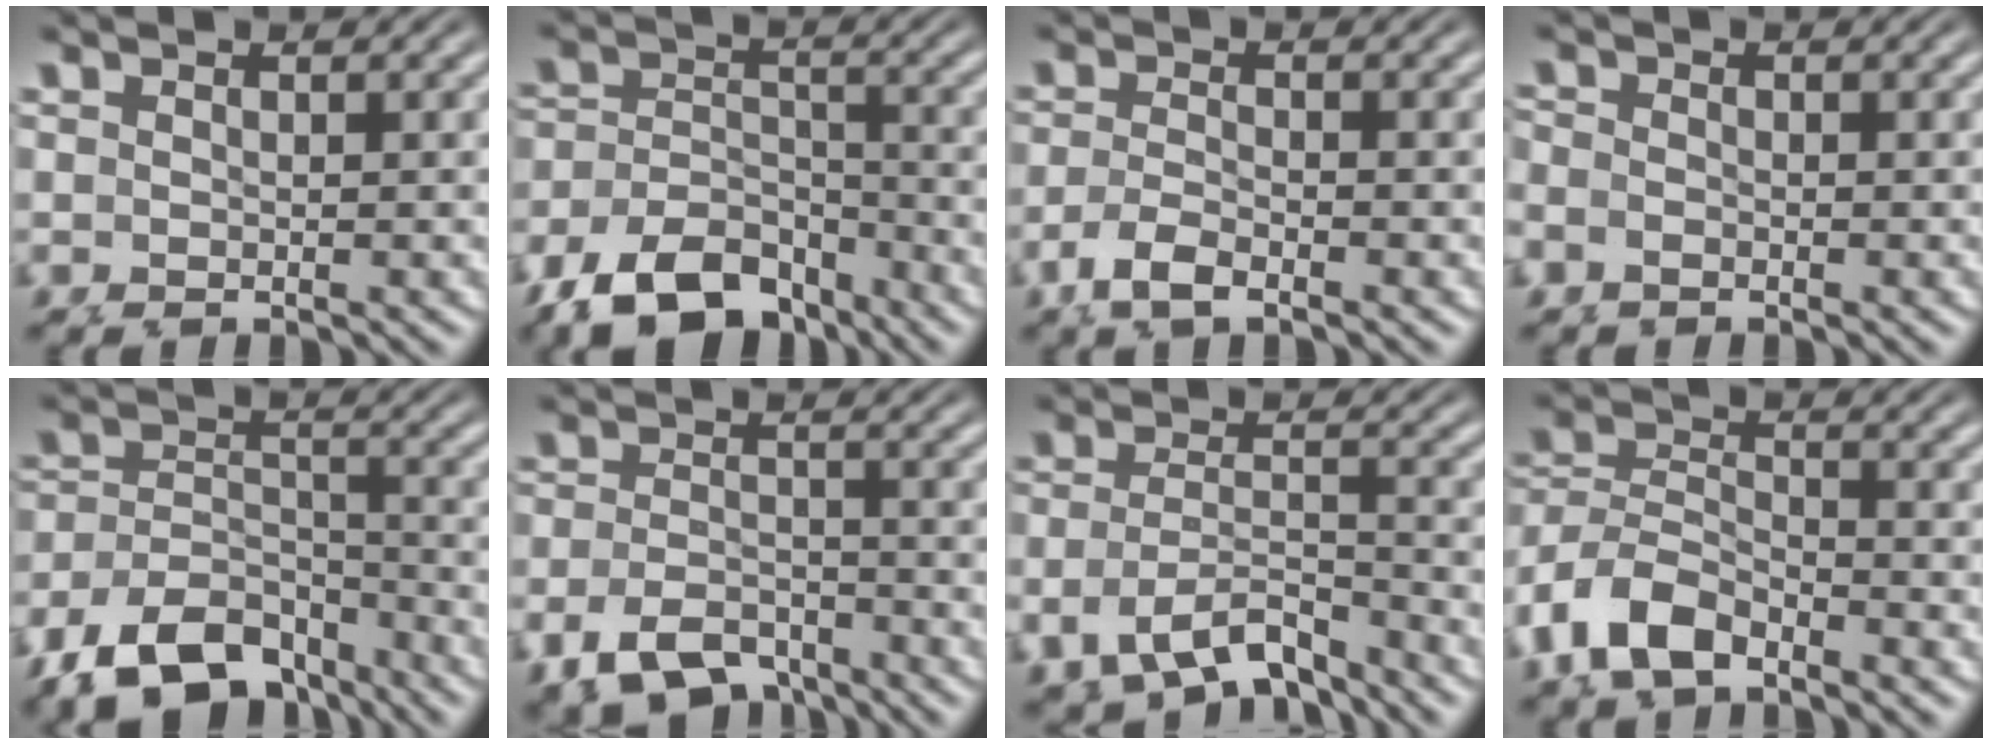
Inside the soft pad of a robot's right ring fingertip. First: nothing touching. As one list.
[{"total": 8.7, "force": [-5.9, 5.5, 3.2], "torque": [-0.074, -0.032, -0.086]}, {"total": 2.4, "force": [-1.6, 0.9, 1.5], "torque": [-0.033, -0.006, -0.025]}, {"total": 0.8, "force": [-0.3, 0.7, 0.1], "torque": [0.002, 0.002, -0.012]}, {"total": 9.7, "force": [-6.5, 6.3, 3.6], "torque": [-0.082, -0.035, -0.093]}, {"total": 6.0, "force": [-4.7, 3.3, 1.9], "torque": [-0.022, -0.012, -0.072]}, {"total": 5.3, "force": [-3.6, 2.9, 2.5], "torque": [-0.046, -0.024, -0.048]}, {"total": 6.2, "force": [-2.7, 5.2, 2.2], "torque": [-0.072, -0.013, -0.049]}]